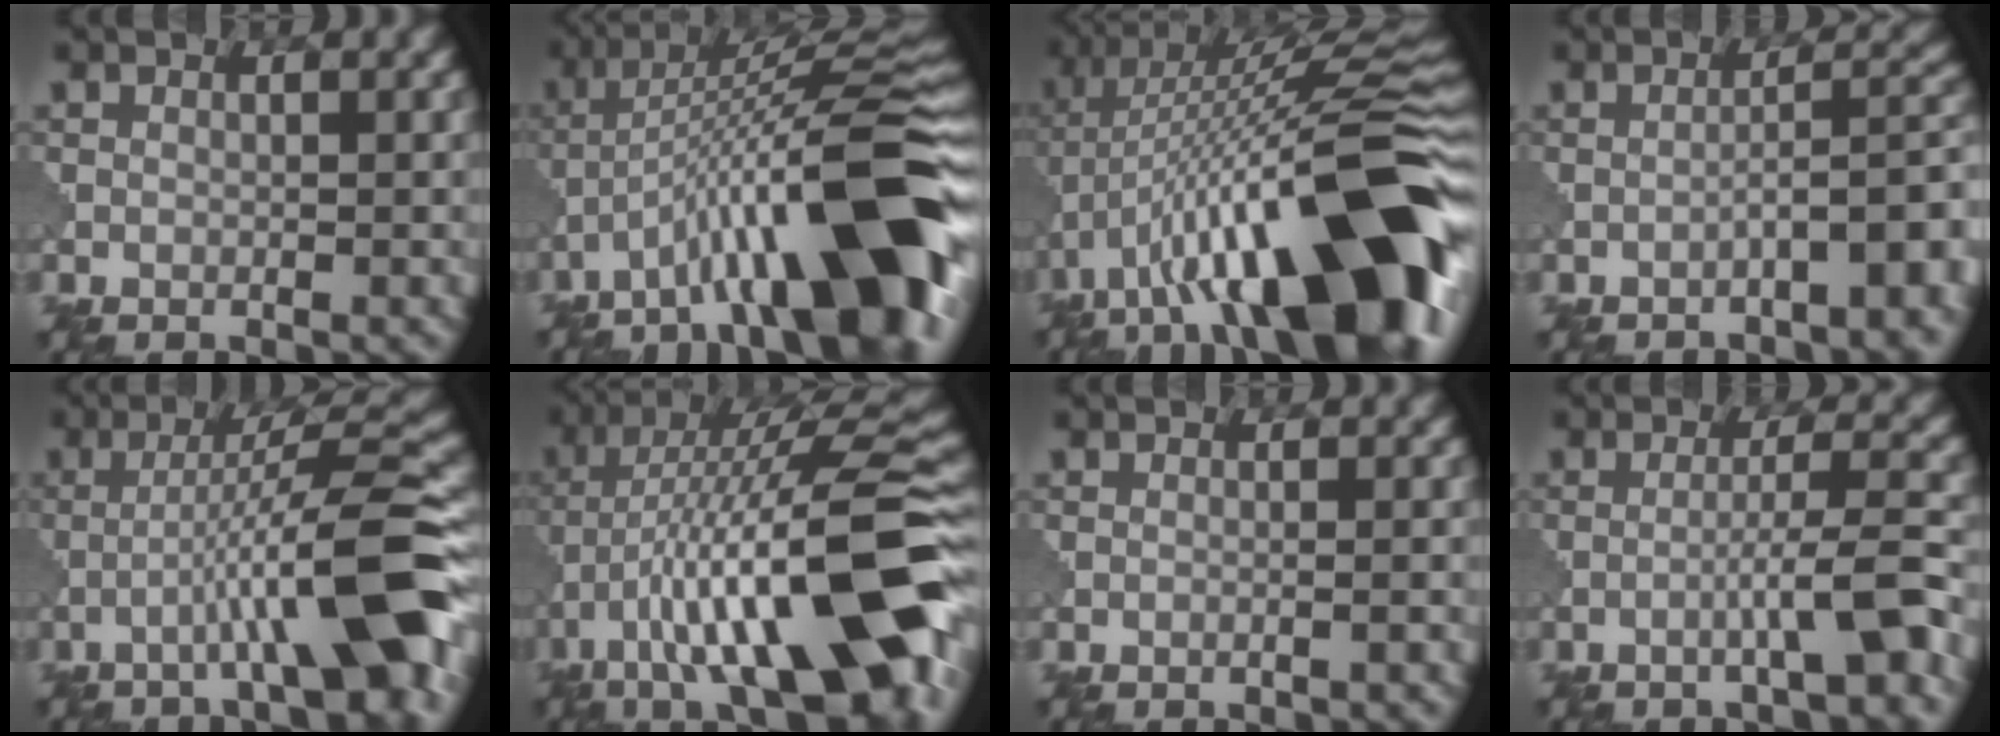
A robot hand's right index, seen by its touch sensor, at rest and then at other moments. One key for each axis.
{"total": 14.6, "fx": -6.6, "fy": 3.6, "fz": 12.6, "tx": -0.188, "ty": 0.032, "tz": -0.093}
{"total": 17.1, "fx": -5.5, "fy": 5.7, "fz": 15.2, "tx": -0.228, "ty": 0.054, "tz": -0.099}
{"total": 5.6, "fx": -2.6, "fy": 1.4, "fz": 4.7, "tx": -0.056, "ty": 0.025, "tz": -0.032}
{"total": 9.5, "fx": -3.3, "fy": 1.0, "fz": 8.8, "tx": -0.124, "ty": 0.028, "tz": -0.047}
{"total": 16.0, "fx": -4.8, "fy": 4.7, "fz": 14.6, "tx": -0.239, "ty": 0.041, "tz": -0.067}
{"total": 1.1, "fx": -0.2, "fy": 0.5, "fz": 1.0, "tx": 0.011, "ty": 0.002, "tz": -0.019}
{"total": 4.3, "fx": -1.9, "fy": 0.2, "fz": 3.8, "tx": -0.053, "ty": 0.022, "tz": -0.039}